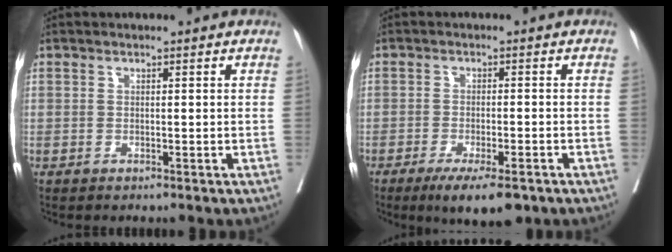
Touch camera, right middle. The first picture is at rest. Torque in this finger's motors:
{"motor_torque": [0.65, -0.50, 0.12, 0.04]}